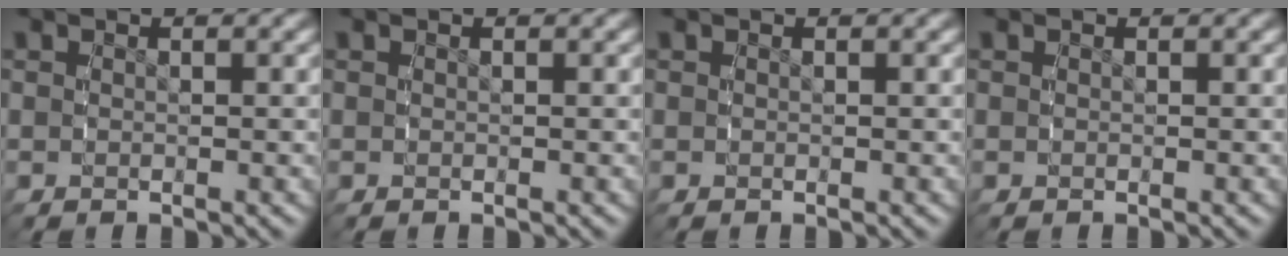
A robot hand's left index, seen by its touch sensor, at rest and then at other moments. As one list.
[{"total": 0.9, "force": [-0.2, -0.8, -0.3], "torque": [0.011, -0.008, 0.005]}, {"total": 0.0}, {"total": 0.0}]